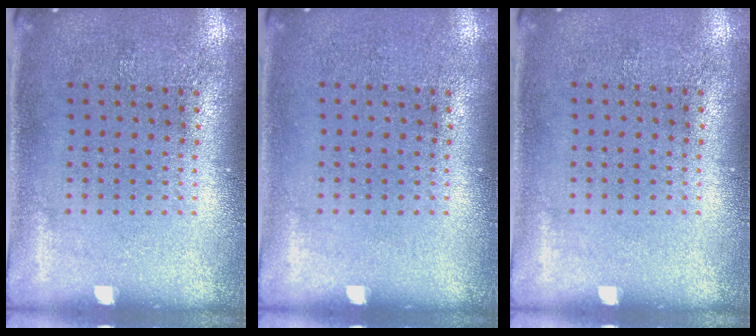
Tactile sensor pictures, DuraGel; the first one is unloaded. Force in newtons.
{"total": 0.0}
{"total": 0.0}